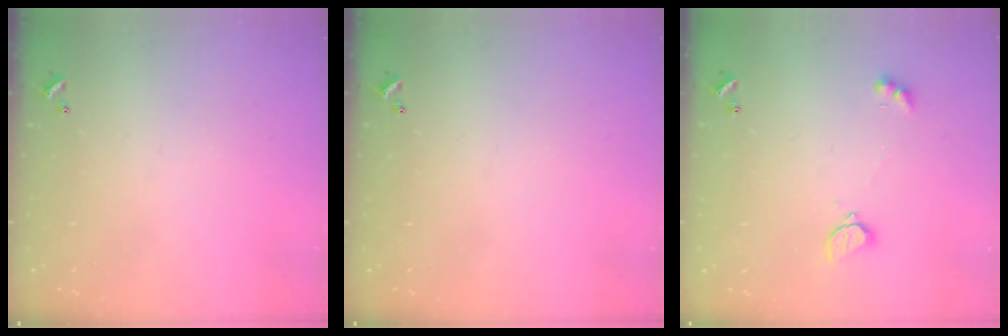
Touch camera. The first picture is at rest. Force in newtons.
{"total": 0.0}
{"total": 2.4, "press": 2.3, "slide": 0.8}